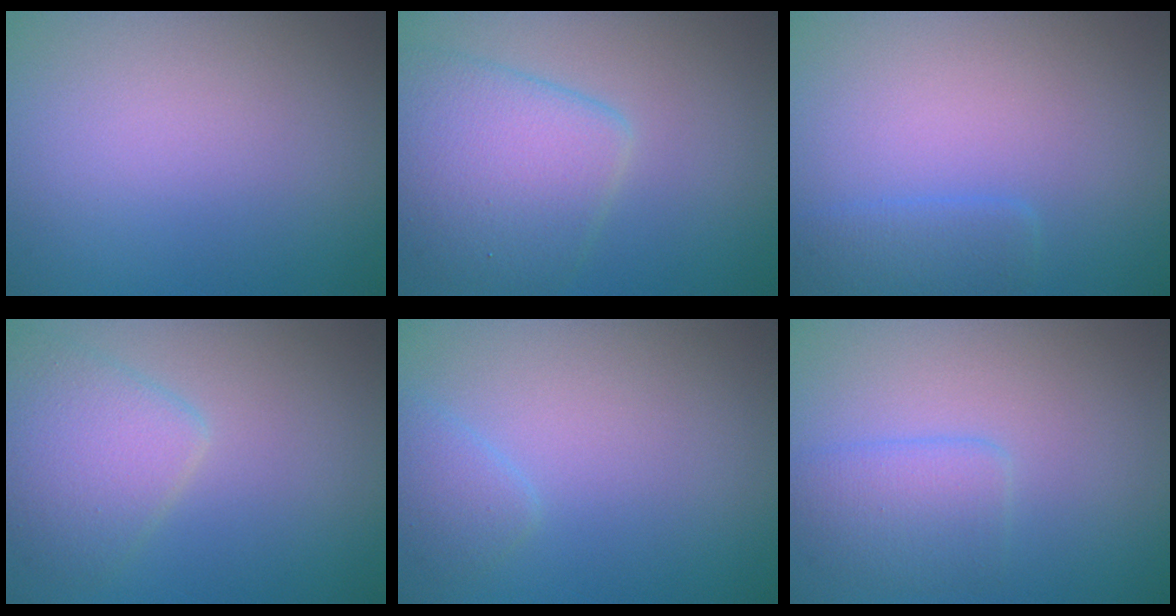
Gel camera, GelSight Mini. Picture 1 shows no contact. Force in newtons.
{"total": 5.6, "press": 5.6, "slide": 0.2}
{"total": 1.8, "press": 1.8, "slide": 0.0}
{"total": 3.7, "press": 3.7, "slide": 0.2}
{"total": 1.4, "press": 1.4, "slide": 0.1}
{"total": 2.5, "press": 2.5, "slide": 0.1}